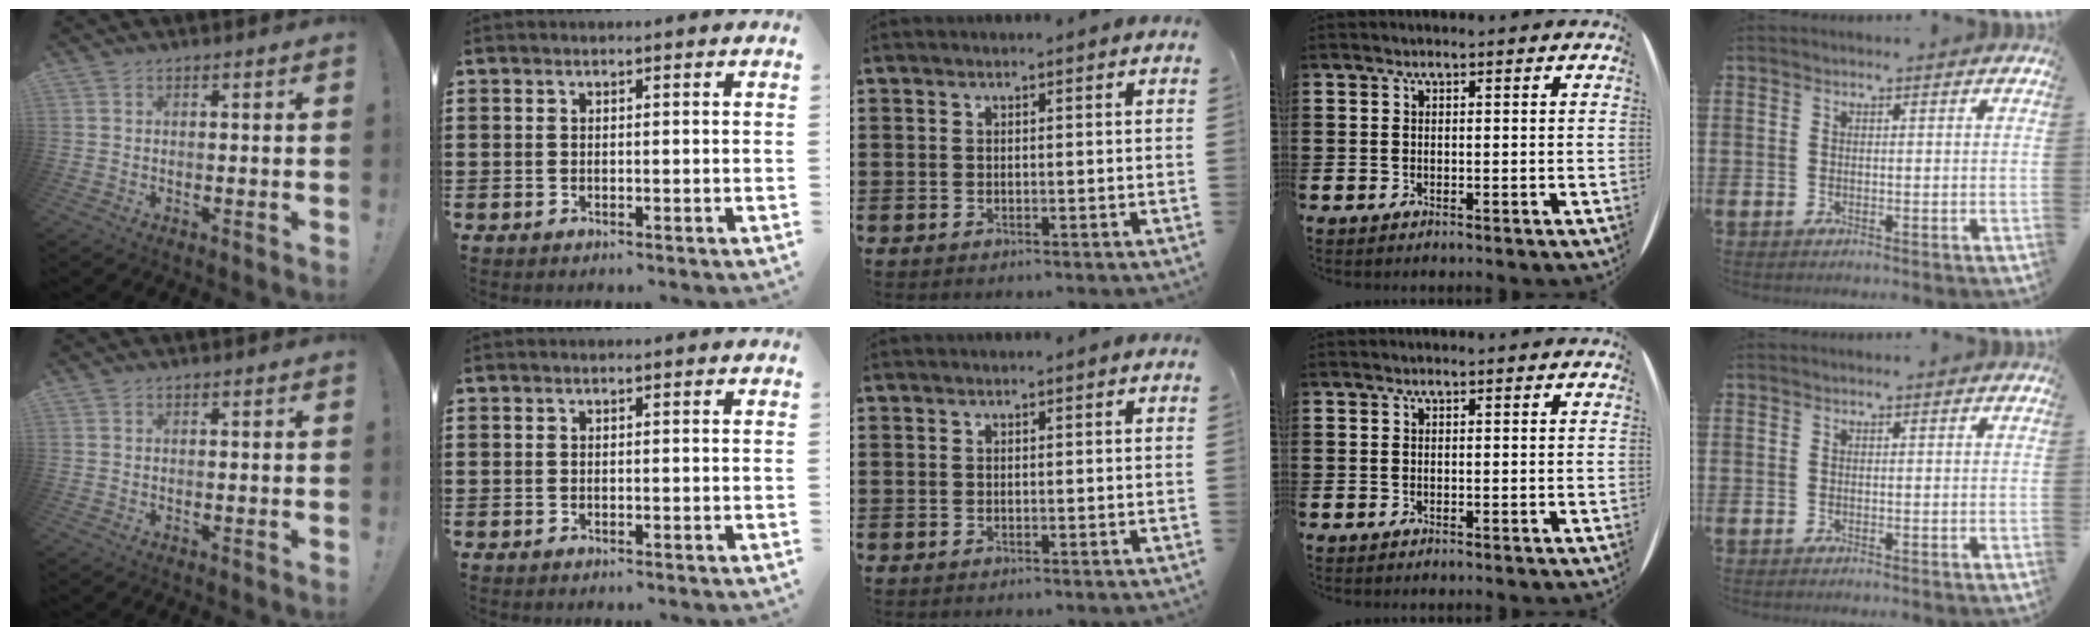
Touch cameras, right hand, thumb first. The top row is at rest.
{}